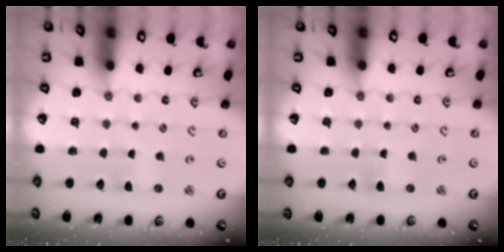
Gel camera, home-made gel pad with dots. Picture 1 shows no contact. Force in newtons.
{"total": 0.0}